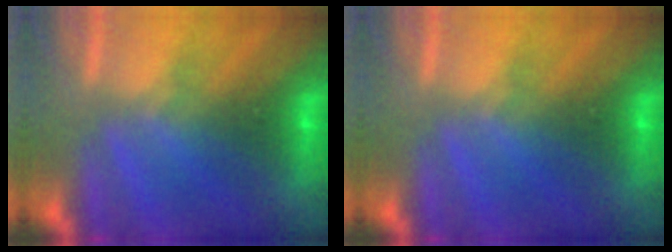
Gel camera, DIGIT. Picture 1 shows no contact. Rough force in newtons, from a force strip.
{"total": 0.0}